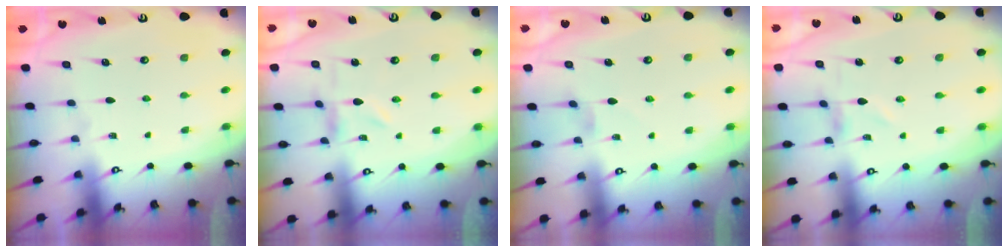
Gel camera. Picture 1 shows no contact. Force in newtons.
{"total": 0.0}
{"total": 1.6, "press": 1.6, "slide": 0.5}
{"total": 0.7, "press": 0.6, "slide": 0.3}